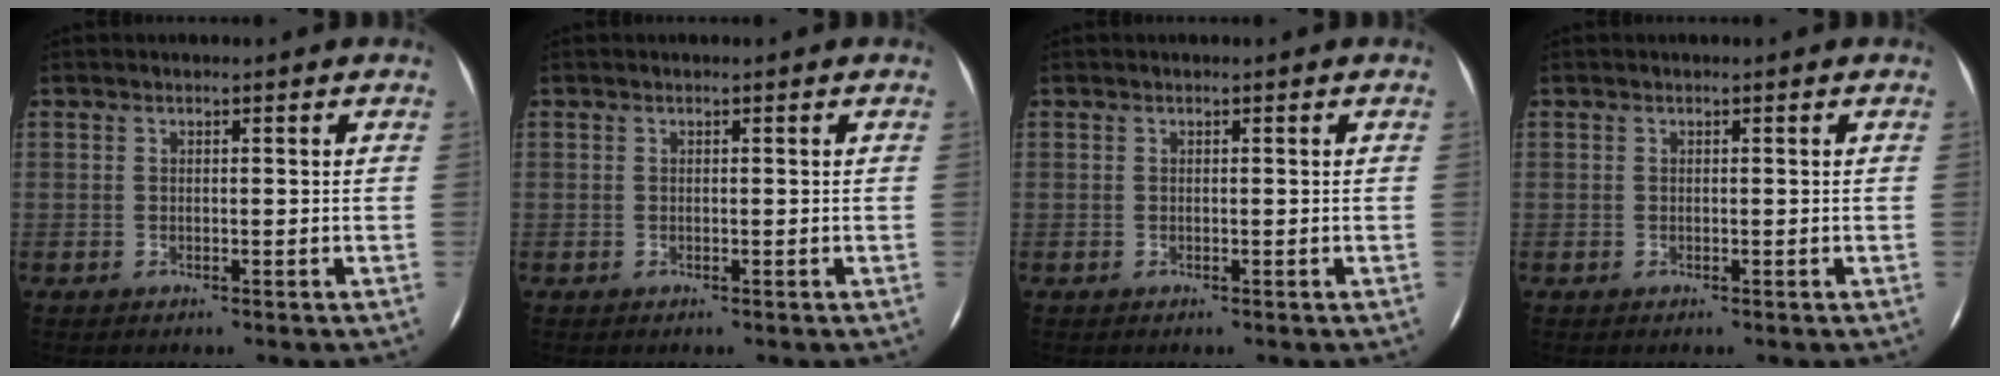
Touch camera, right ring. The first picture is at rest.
{"total": 0.0}
{"total": 0.0}
{"total": 0.0}